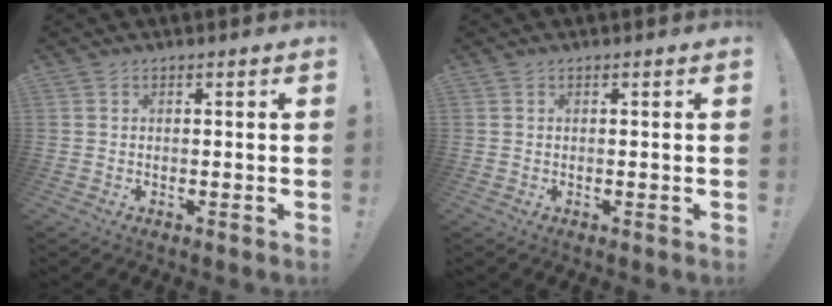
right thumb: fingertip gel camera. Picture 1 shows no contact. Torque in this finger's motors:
{"motor_torque": [-0.04, 0.28, -0.15, 0.09, 0.00]}